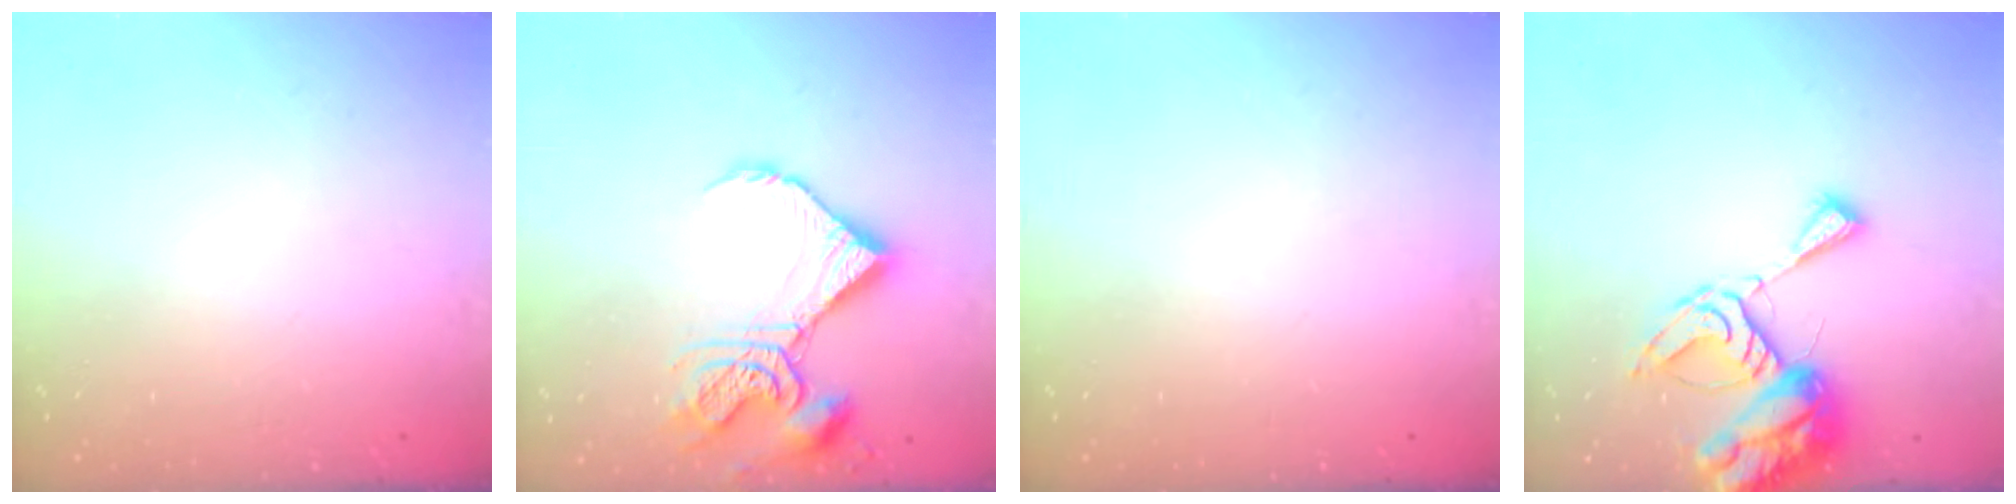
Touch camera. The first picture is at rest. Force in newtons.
{"total": 13.3, "press": 13.2, "slide": 1.4}
{"total": 0.0}
{"total": 12.8, "press": 12.8, "slide": 1.4}